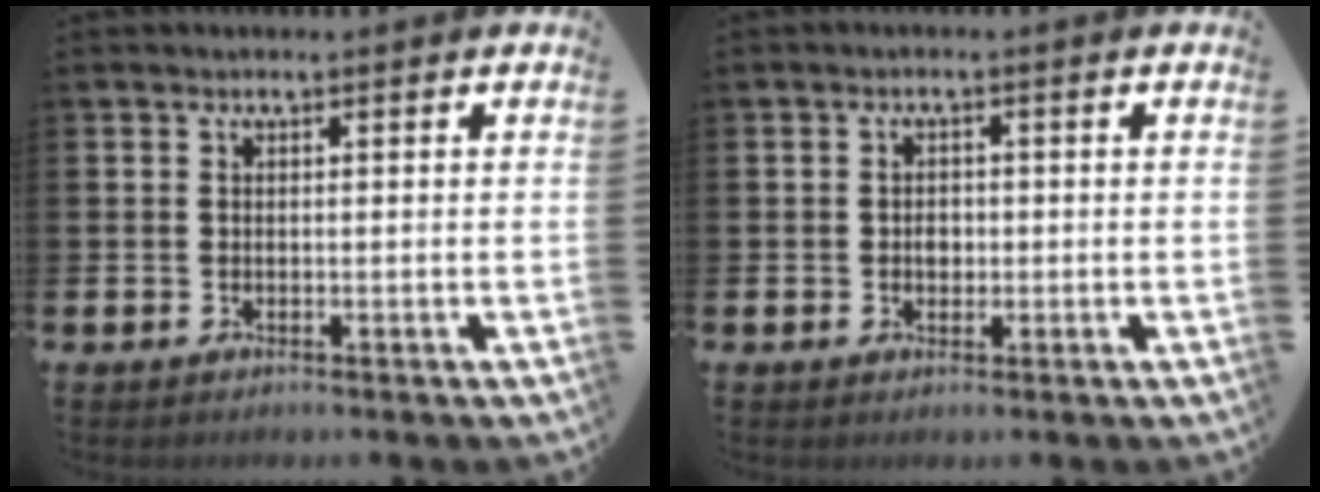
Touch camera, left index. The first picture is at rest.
{"total": 1.7, "force": [-0.1, 1.4, 1.0], "torque": [0.000, -0.001, -0.009]}